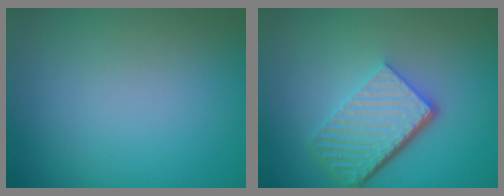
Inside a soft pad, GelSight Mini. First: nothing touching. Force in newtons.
{"total": 5.7, "press": 3.9, "slide": 4.2}